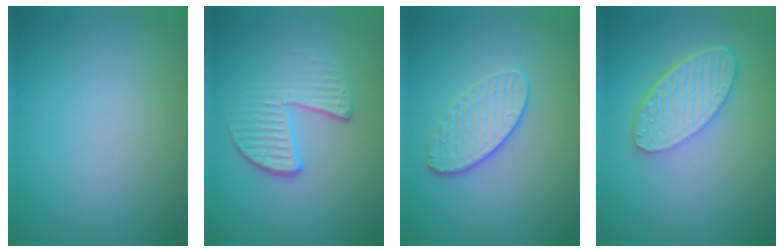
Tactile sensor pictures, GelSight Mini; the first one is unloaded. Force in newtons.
{"total": 4.0, "press": 2.7, "slide": 2.9}
{"total": 2.7, "press": 2.4, "slide": 1.2}
{"total": 5.9, "press": 4.6, "slide": 3.8}